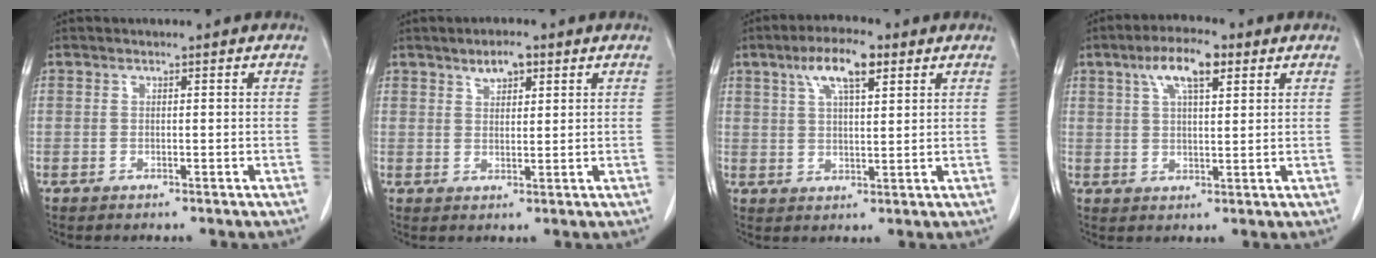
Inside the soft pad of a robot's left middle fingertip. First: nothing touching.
{"total": 3.3, "force": [2.1, 1.3, 2.2], "torque": [-0.038, 0.002, 0.038]}
{"total": 7.7, "force": [4.2, 2.0, 6.2], "torque": [-0.120, 0.014, 0.073]}
{"total": 7.5, "force": [3.9, 2.0, 6.1], "torque": [-0.117, 0.015, 0.067]}